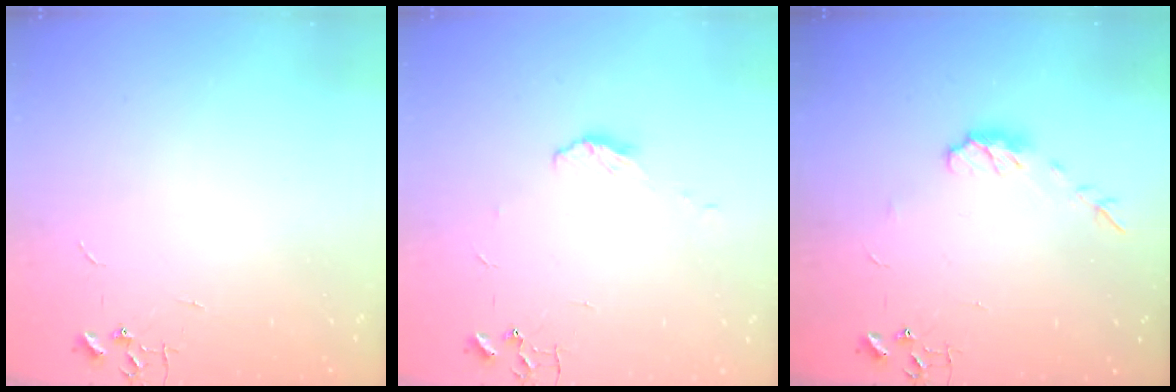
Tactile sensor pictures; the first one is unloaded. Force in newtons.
{"total": 5.4, "press": 5.4, "slide": 0.2}
{"total": 6.9, "press": 6.9, "slide": 0.4}